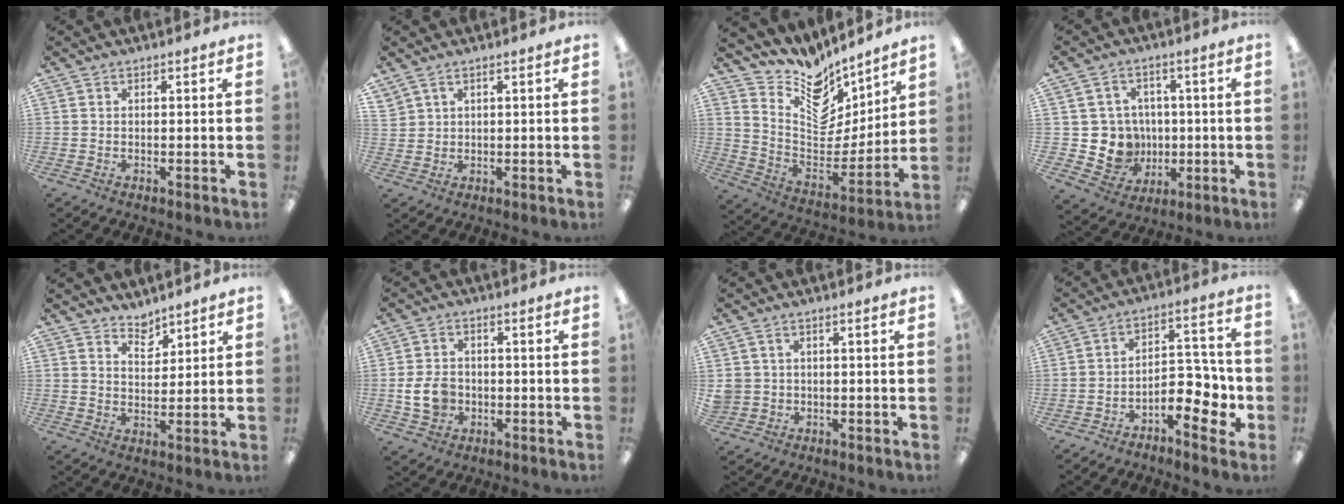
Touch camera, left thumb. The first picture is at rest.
{"total": 2.6, "force": [1.8, 1.6, 1.1], "torque": [-0.025, 0.001, 0.033]}
{"total": 11.6, "force": [9.9, 5.7, 2.2], "torque": [-0.044, -0.117, 0.177]}
{"total": 8.4, "force": [0.7, 8.3, 1.4], "torque": [-0.045, 0.001, 0.027]}
{"total": 4.7, "force": [4.2, 1.9, 0.6], "torque": [-0.001, -0.032, 0.076]}
{"total": 7.2, "force": [-1.3, 5.4, 4.6], "torque": [-0.097, 0.010, -0.021]}
{"total": 2.3, "force": [0.4, 2.1, 0.9], "torque": [-0.019, 0.005, 0.005]}
{"total": 11.9, "force": [-5.5, 6.0, 8.7], "torque": [-0.117, 0.033, -0.087]}